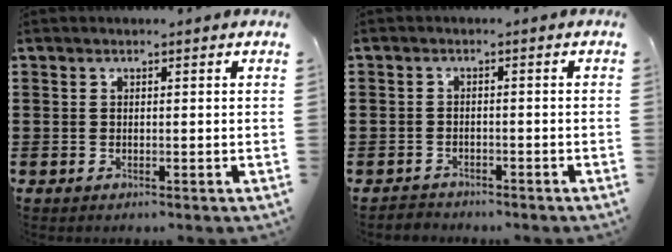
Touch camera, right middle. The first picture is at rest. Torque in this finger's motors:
{"motor_torque": [-1.30, 0.65, -1.05, -0.21]}